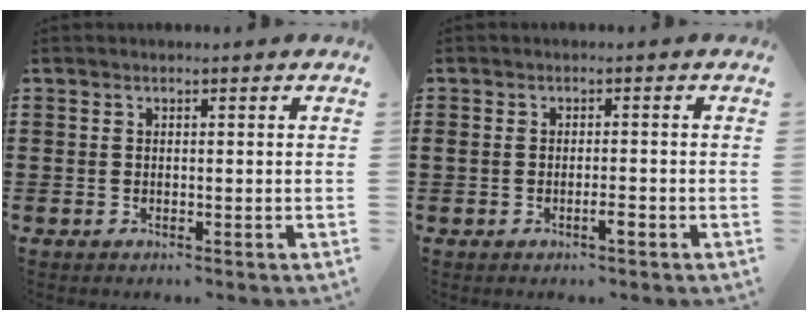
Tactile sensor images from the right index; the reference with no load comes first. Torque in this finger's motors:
{"motor_torque": [0.84, -0.29, 0.12, 0.06]}